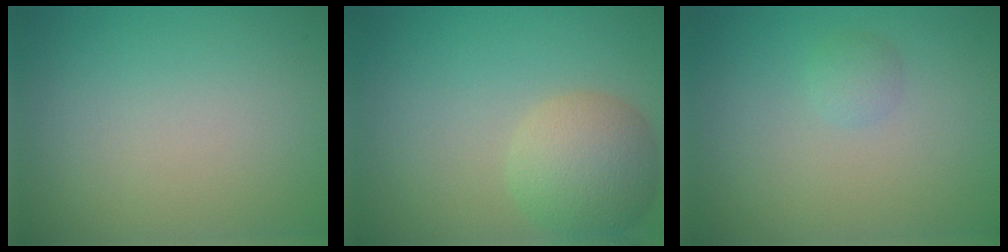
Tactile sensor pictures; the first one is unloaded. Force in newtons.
{"total": 5.3, "press": 5.3, "slide": 0.3}
{"total": 1.1, "press": 1.1, "slide": 0.0}